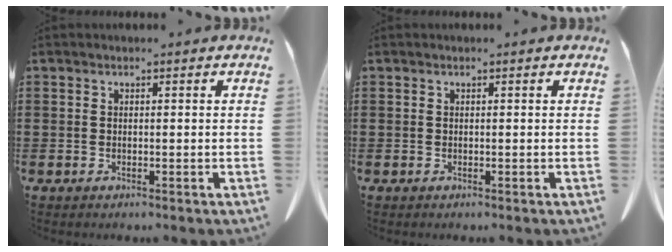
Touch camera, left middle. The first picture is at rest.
{"total": 0.0}